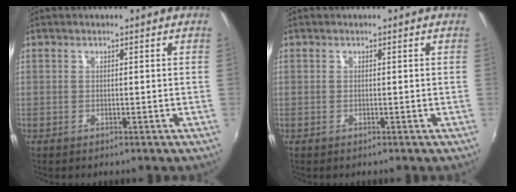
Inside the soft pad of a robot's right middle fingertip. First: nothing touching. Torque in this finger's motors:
{"motor_torque": [0.10, -0.03, 0.03, 0.00]}